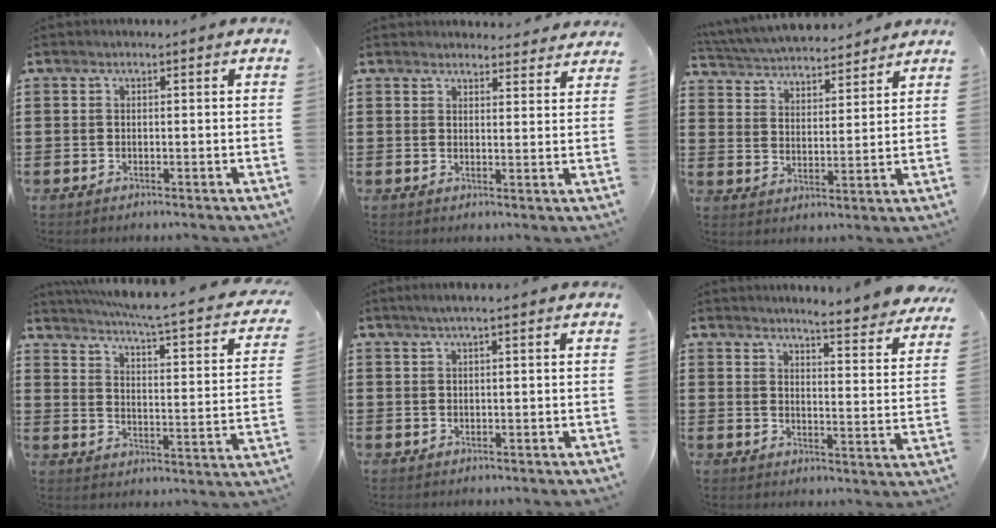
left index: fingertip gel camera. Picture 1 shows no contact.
{"total": 3.2, "force": [3.2, 0.4, 0.3], "torque": [-0.007, -0.014, 0.059]}
{"total": 5.0, "force": [5.0, 0.5, 0.6], "torque": [-0.038, -0.030, 0.085]}
{"total": 5.0, "force": [4.0, -0.6, 3.0], "torque": [-0.071, -0.043, 0.056]}
{"total": 1.6, "force": [0.9, -0.1, 1.3], "torque": [-0.024, 0.002, 0.016]}
{"total": 5.0, "force": [4.7, -0.8, 1.5], "torque": [-0.035, -0.042, 0.073]}